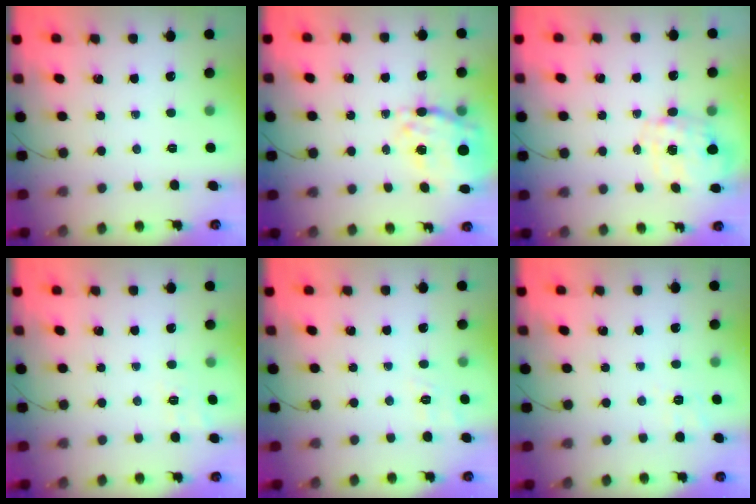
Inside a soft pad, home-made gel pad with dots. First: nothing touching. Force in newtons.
{"total": 12.4, "press": 11.7, "slide": 4.2}
{"total": 2.7, "press": 2.6, "slide": 0.8}
{"total": 6.2, "press": 5.9, "slide": 1.9}
{"total": 7.2, "press": 6.9, "slide": 2.1}
{"total": 2.4, "press": 1.4, "slide": 2.0}